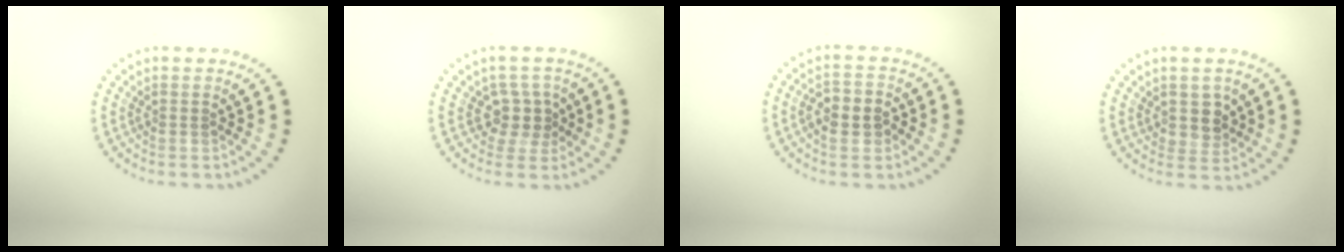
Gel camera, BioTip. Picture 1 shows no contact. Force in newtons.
{"total": 2.4, "press": 1.8, "slide": 1.7}
{"total": 3.1, "press": 3.0, "slide": 0.6}
{"total": 2.1, "press": 1.9, "slide": 0.9}